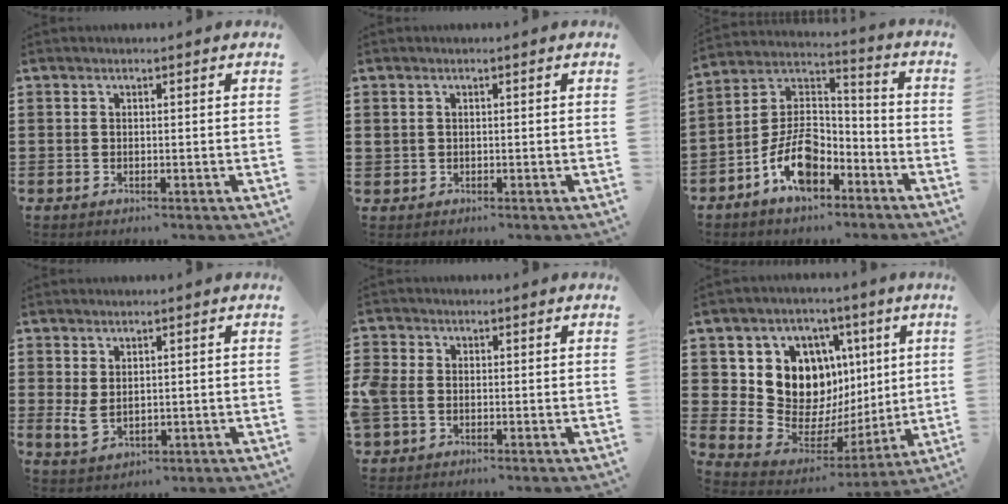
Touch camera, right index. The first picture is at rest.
{"total": 0.9, "force": [0.3, 0.8, 0.1], "torque": [-0.006, 0.004, 0.005]}
{"total": 9.8, "force": [-5.4, 5.4, 6.1], "torque": [-0.140, 0.007, -0.104]}
{"total": 2.7, "force": [0.8, 1.7, 1.9], "torque": [-0.054, -0.002, 0.010]}
{"total": 2.6, "force": [-0.7, 2.0, 1.5], "torque": [-0.054, -0.002, -0.021]}
{"total": 13.4, "force": [4.1, 11.1, 6.3], "torque": [-0.128, -0.040, 0.086]}